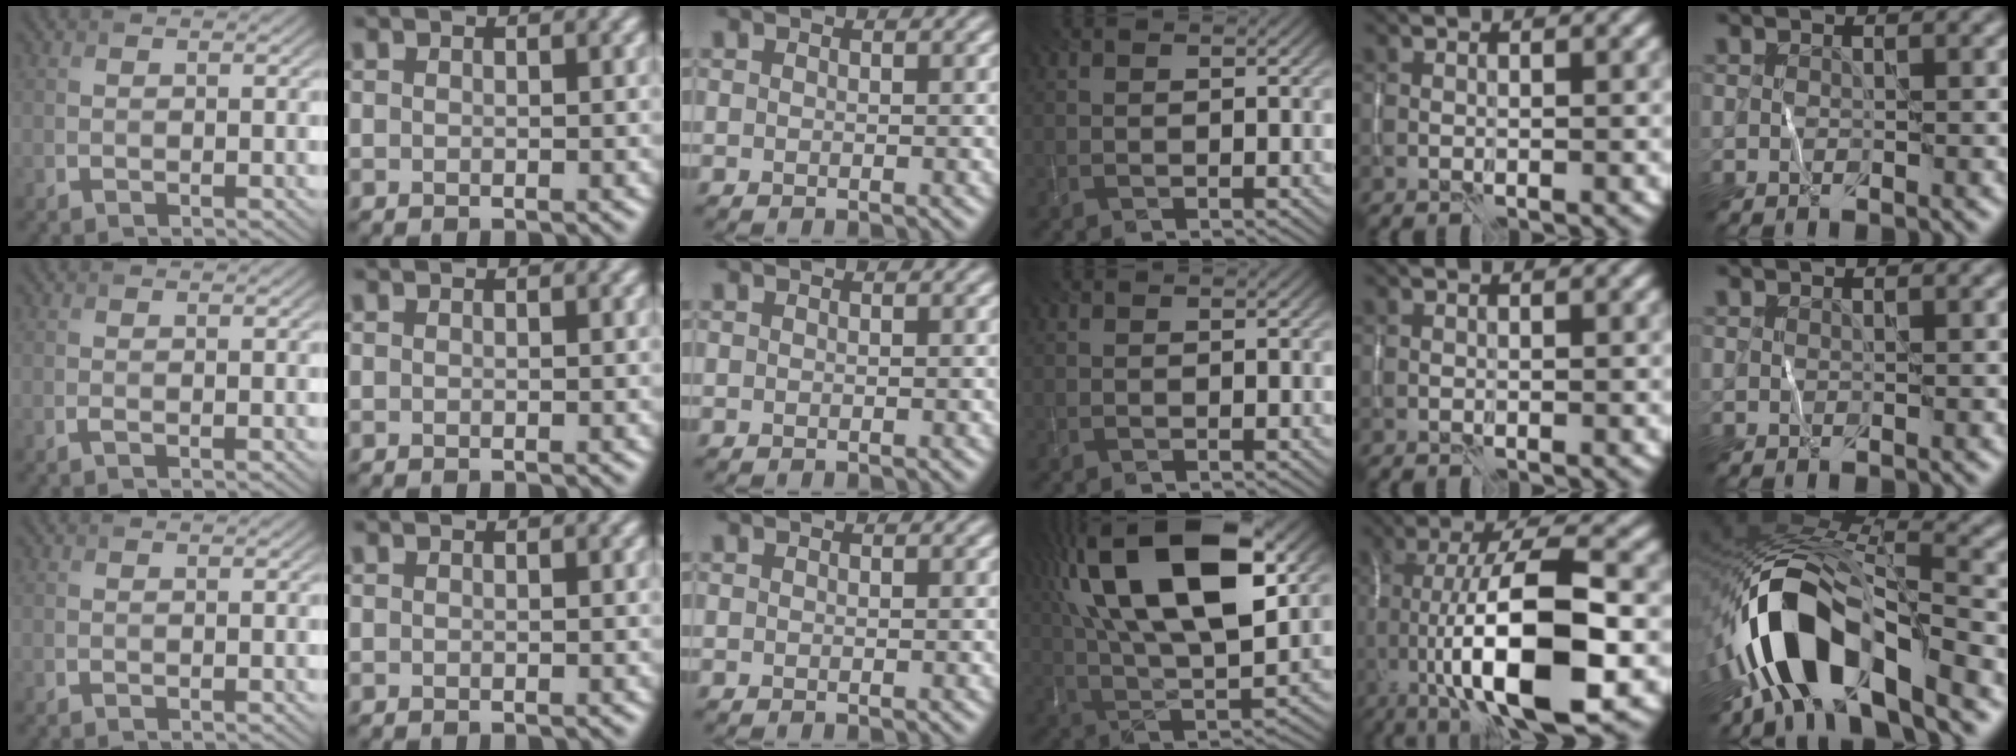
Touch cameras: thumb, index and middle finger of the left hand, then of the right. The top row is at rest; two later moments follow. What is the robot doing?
{"motion": "wipe", "object": "whiteboard"}